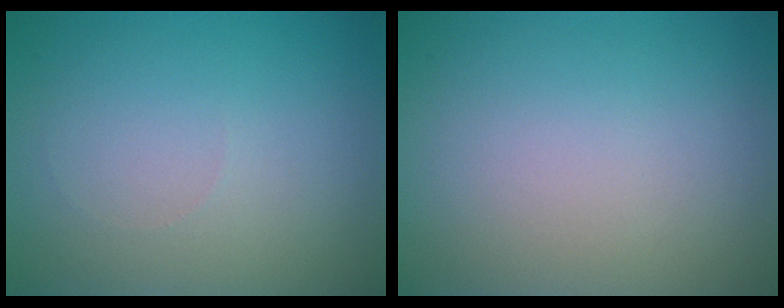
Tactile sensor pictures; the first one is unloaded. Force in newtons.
{"total": 0.0}